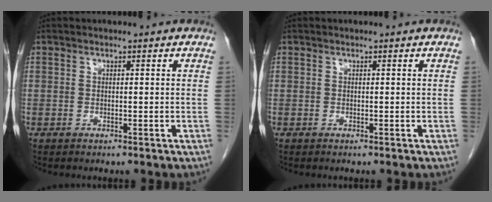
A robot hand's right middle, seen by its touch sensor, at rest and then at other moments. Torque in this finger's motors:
{"motor_torque": [0.00, 0.00, 0.00, 0.00]}